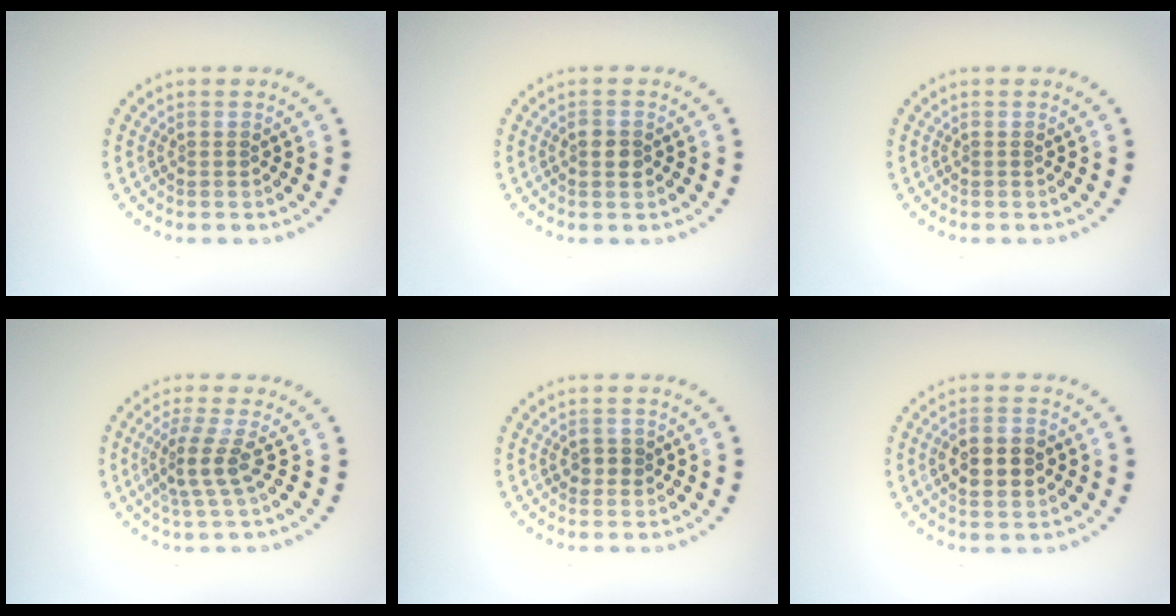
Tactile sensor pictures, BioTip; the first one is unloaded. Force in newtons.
{"total": 1.7, "press": 1.7, "slide": 0.0}
{"total": 0.0}
{"total": 2.9, "press": 2.1, "slide": 2.0}
{"total": 1.3, "press": 1.2, "slide": 0.5}
{"total": 3.6, "press": 3.6, "slide": 0.1}